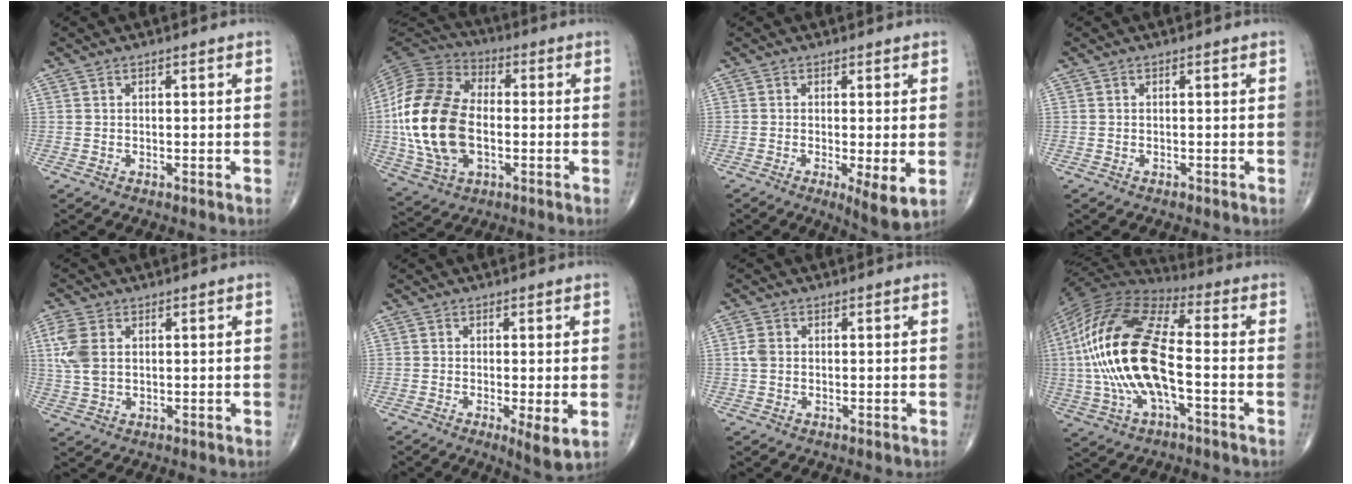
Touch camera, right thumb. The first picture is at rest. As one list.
[{"total": 21.6, "force": [-1.7, 13.4, 16.8], "torque": [-0.339, 0.010, -0.030]}, {"total": 5.7, "force": [-1.1, 1.3, 5.4], "torque": [-0.089, -0.019, -0.020]}, {"total": 0.0}, {"total": 6.7, "force": [1.5, 4.4, 4.8], "torque": [-0.114, 0.002, 0.034]}, {"total": 4.6, "force": [-0.8, 1.0, 4.4], "torque": [-0.076, -0.016, -0.017]}, {"total": 2.2, "force": [0.2, 1.7, 1.4], "torque": [-0.033, 0.005, 0.003]}, {"total": 22.7, "force": [-2.2, 9.5, 20.5], "torque": [-0.438, 0.024, -0.044]}]